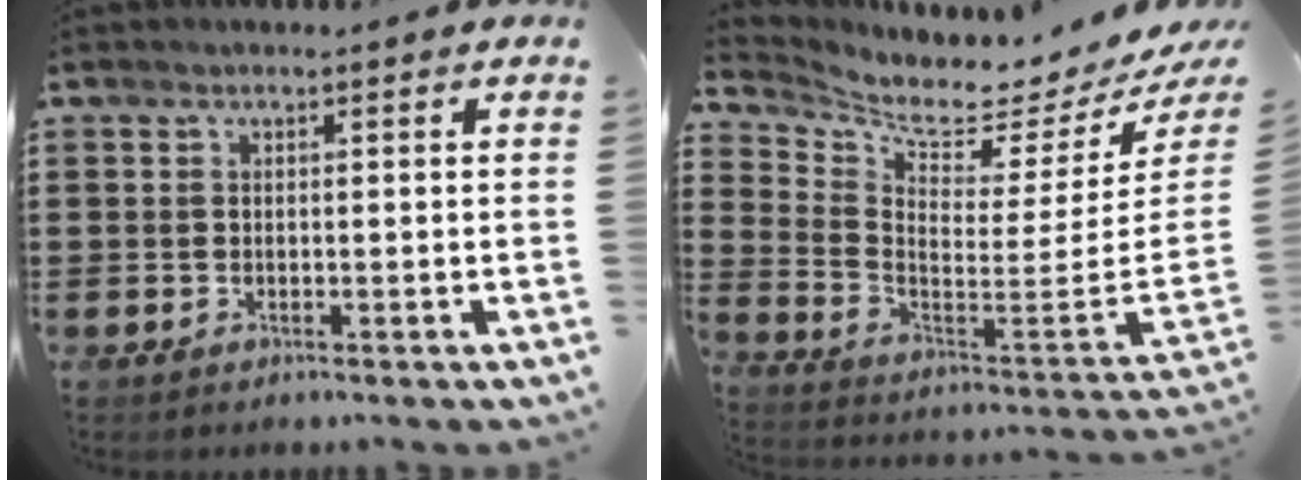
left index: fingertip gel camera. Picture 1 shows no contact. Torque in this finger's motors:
{"motor_torque": [0.00, -2.14, 0.07, 0.00]}